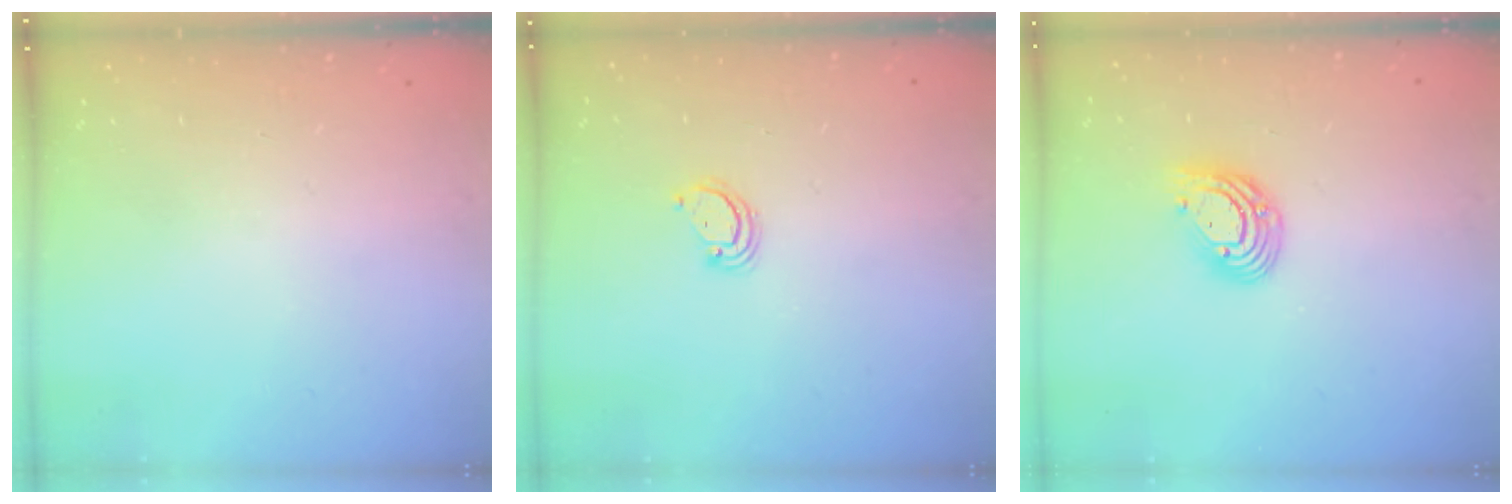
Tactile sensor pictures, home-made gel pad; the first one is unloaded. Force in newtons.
{"total": 2.9, "press": 2.8, "slide": 0.2}
{"total": 9.9, "press": 9.9, "slide": 1.1}